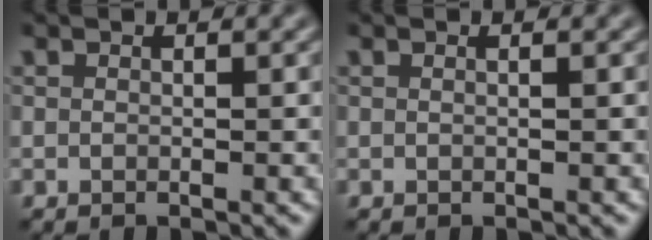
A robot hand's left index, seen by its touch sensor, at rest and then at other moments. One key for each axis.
{"total": 0.7, "fx": -0.1, "fy": 0.3, "fz": 0.6, "tx": 0.003, "ty": 0.000, "tz": -0.008}